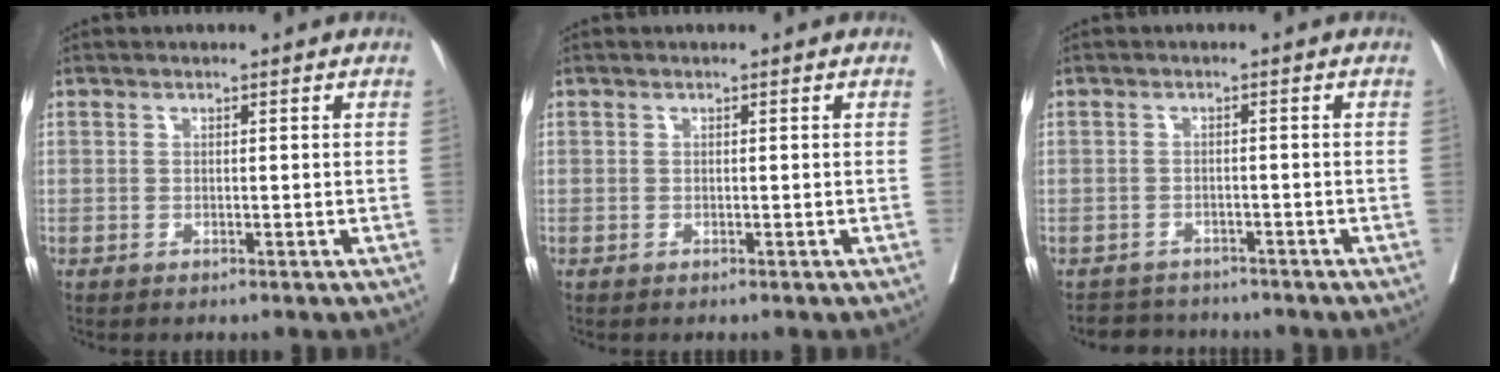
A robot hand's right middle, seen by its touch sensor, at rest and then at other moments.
{"total": 0.0}
{"total": 3.7, "force": [-3.5, 1.2, -0.6], "torque": [0.014, -0.001, -0.057]}